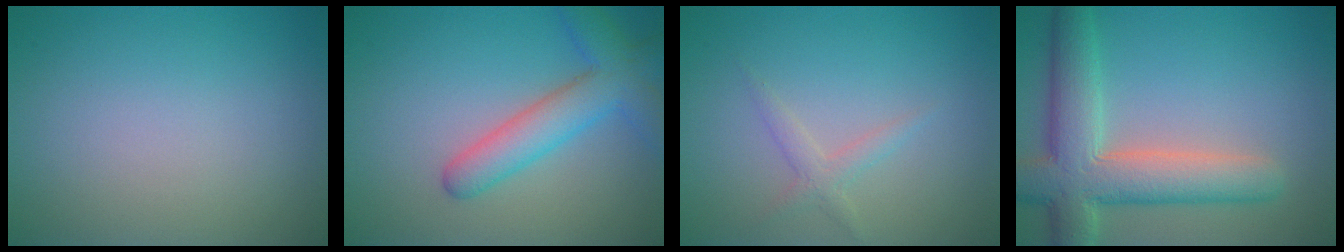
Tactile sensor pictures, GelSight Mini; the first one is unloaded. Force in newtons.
{"total": 4.9, "press": 4.9, "slide": 0.3}
{"total": 1.5, "press": 1.5, "slide": 0.0}
{"total": 8.0, "press": 8.0, "slide": 0.5}